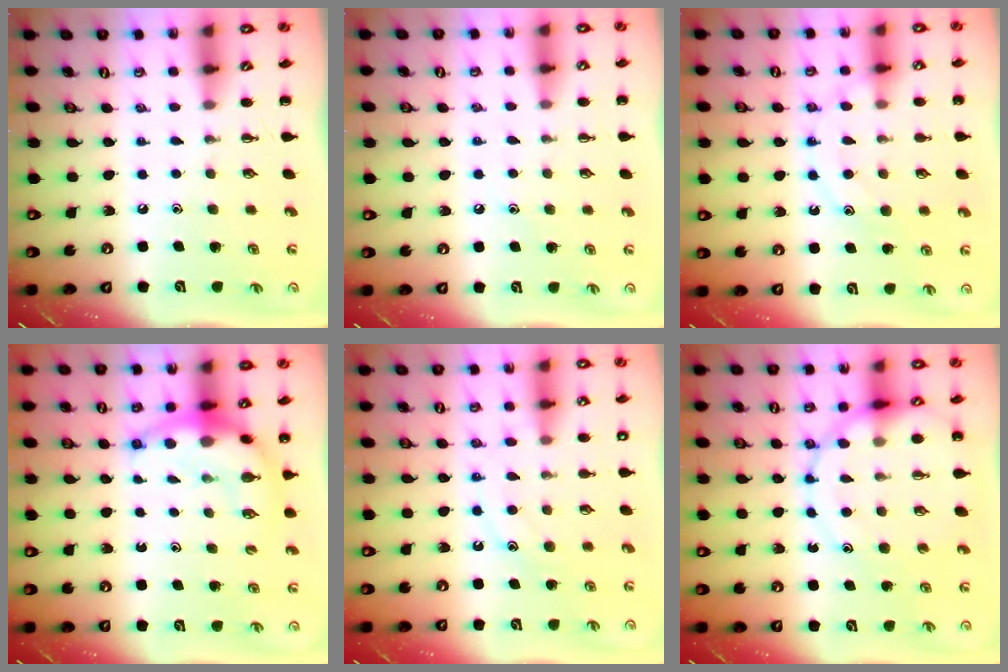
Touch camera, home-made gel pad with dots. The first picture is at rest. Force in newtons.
{"total": 5.8, "press": 5.5, "slide": 1.7}
{"total": 11.8, "press": 11.8, "slide": 0.7}
{"total": 9.6, "press": 9.3, "slide": 2.4}
{"total": 11.1, "press": 11.1, "slide": 1.0}
{"total": 14.4, "press": 14.2, "slide": 2.3}